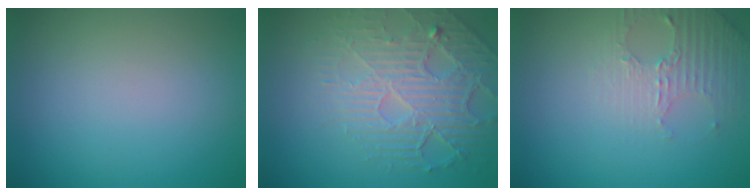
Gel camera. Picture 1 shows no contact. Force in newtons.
{"total": 4.8, "press": 4.3, "slide": 2.1}
{"total": 3.0, "press": 2.9, "slide": 0.7}